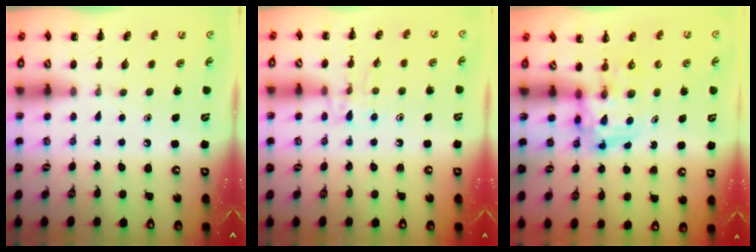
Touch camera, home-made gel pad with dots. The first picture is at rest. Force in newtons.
{"total": 8.8, "press": 8.8, "slide": 1.1}
{"total": 3.4, "press": 3.3, "slide": 0.6}